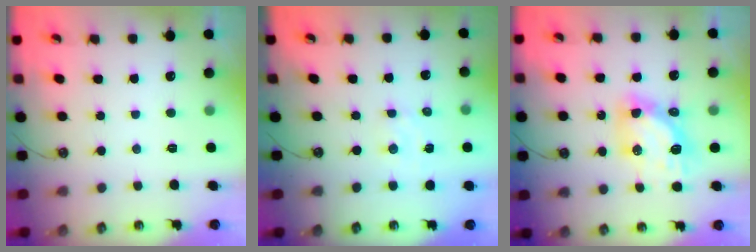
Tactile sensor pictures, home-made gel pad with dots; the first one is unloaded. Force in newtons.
{"total": 1.5, "press": 1.5, "slide": 0.3}
{"total": 10.7, "press": 10.6, "slide": 1.3}